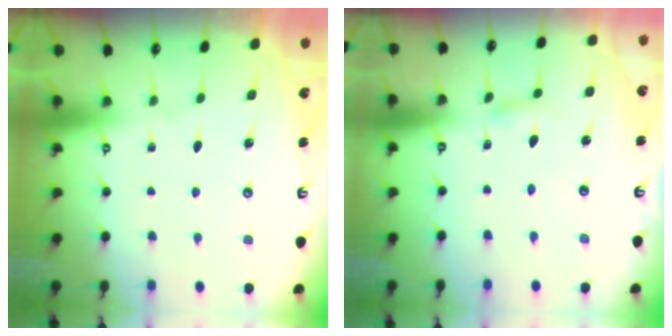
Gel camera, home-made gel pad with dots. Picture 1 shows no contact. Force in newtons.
{"total": 2.5, "press": 2.5, "slide": 0.1}